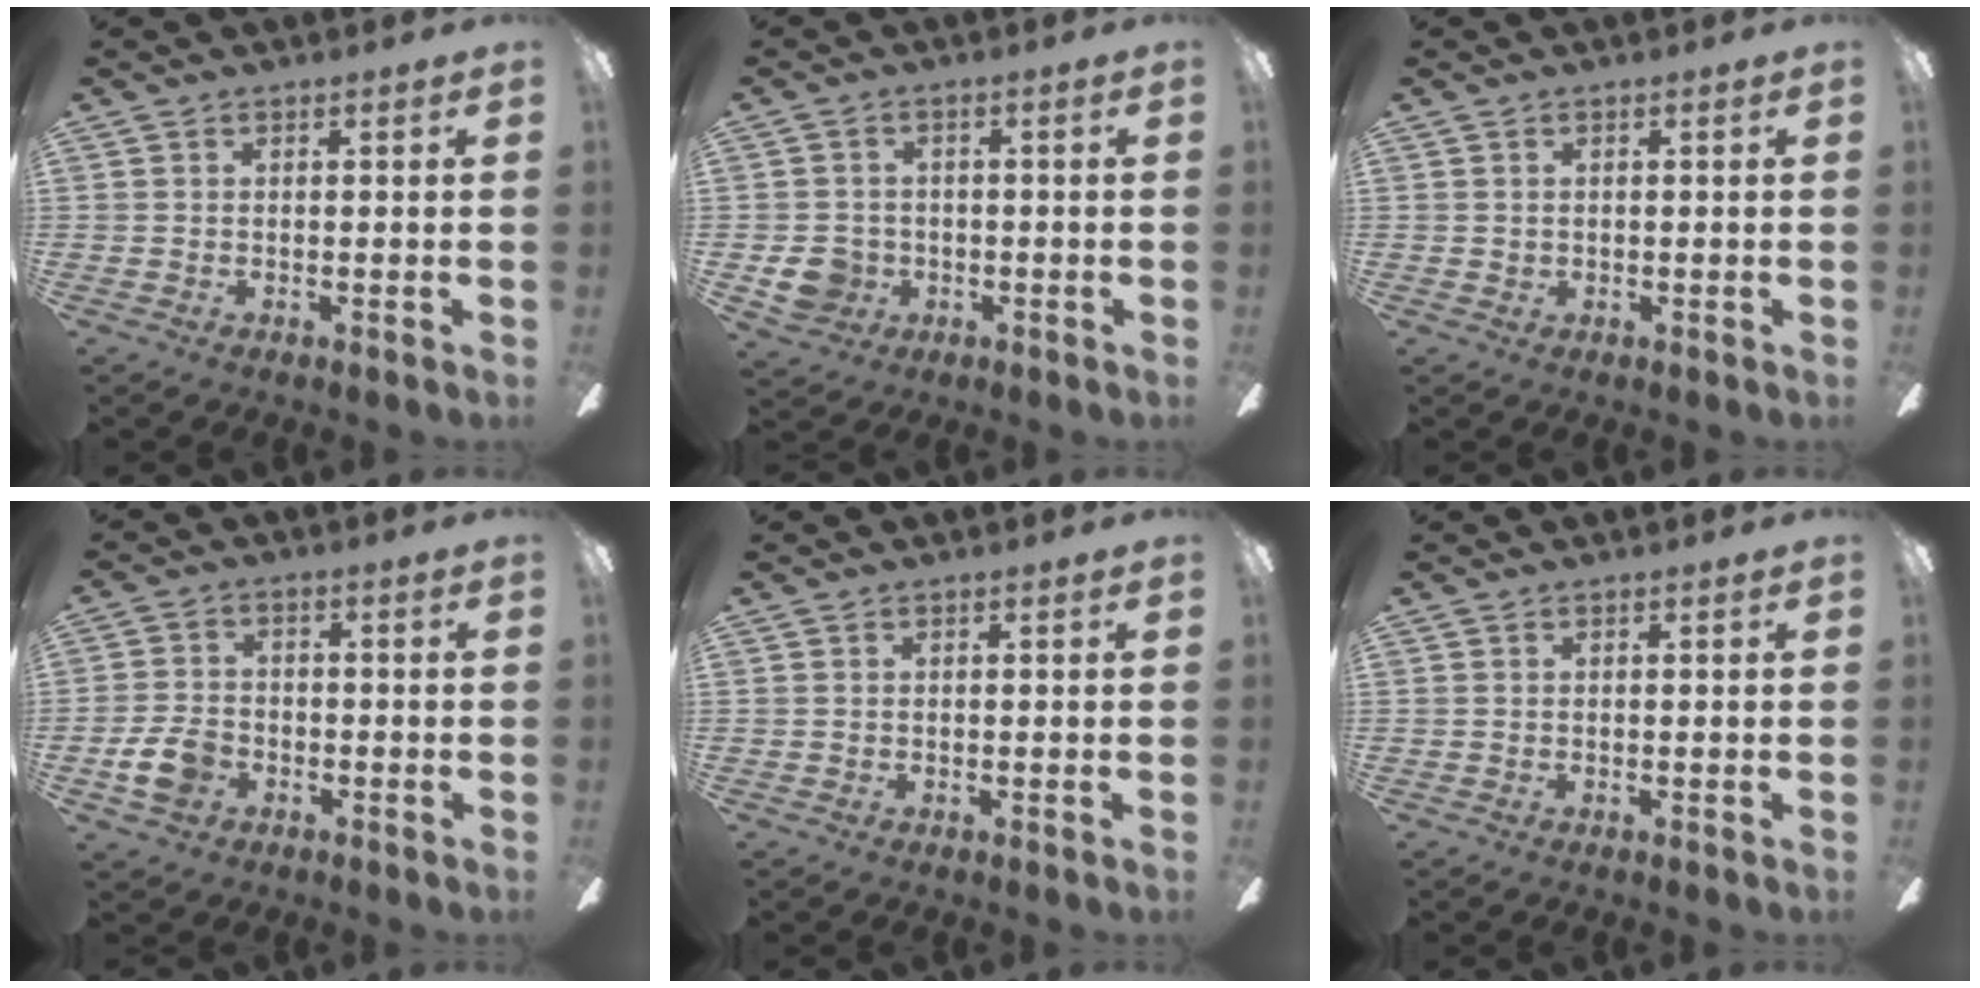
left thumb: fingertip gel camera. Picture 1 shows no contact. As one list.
[{"total": 6.3, "force": [-1.5, 5.6, 2.5], "torque": [-0.049, 0.011, -0.027]}, {"total": 0.8, "force": [0.2, 0.8, 0.1], "torque": [-0.003, 0.005, 0.004]}, {"total": 7.4, "force": [-2.8, 5.1, 4.5], "torque": [-0.102, 0.013, -0.052]}, {"total": 0.0}, {"total": 0.0}]